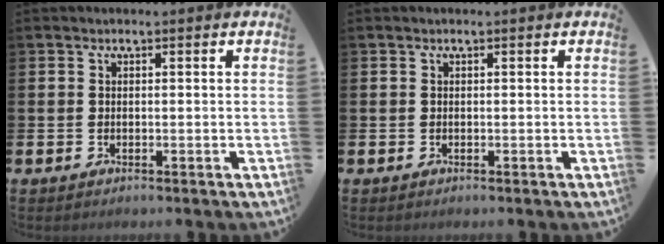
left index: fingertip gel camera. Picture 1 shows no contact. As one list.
[{"total": 0.0}]